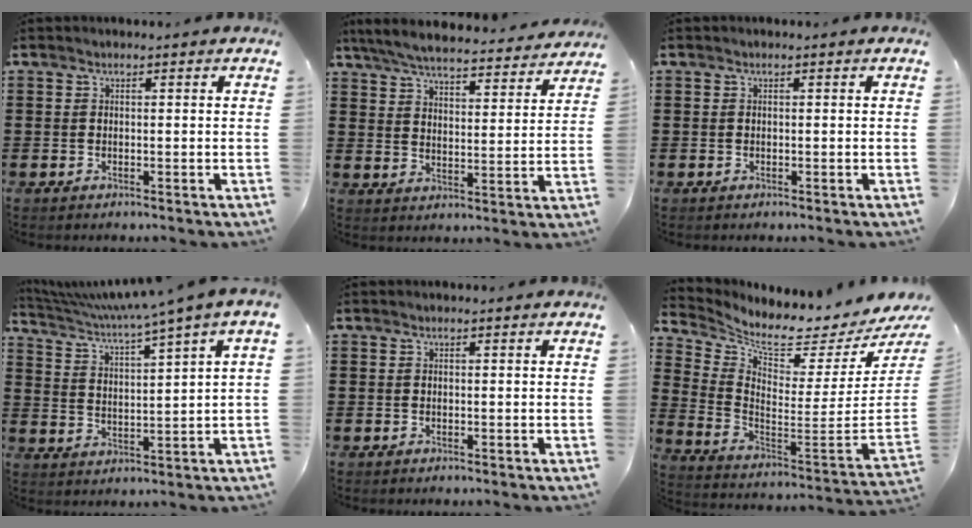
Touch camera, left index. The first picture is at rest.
{"total": 5.9, "force": [5.7, -0.1, 1.5], "torque": [-0.057, -0.040, 0.099]}
{"total": 0.0}
{"total": 4.0, "force": [3.2, -1.1, 2.2], "torque": [-0.060, -0.035, 0.047]}
{"total": 0.0}
{"total": 4.1, "force": [3.3, 0.6, 2.3], "torque": [-0.061, -0.058, 0.047]}